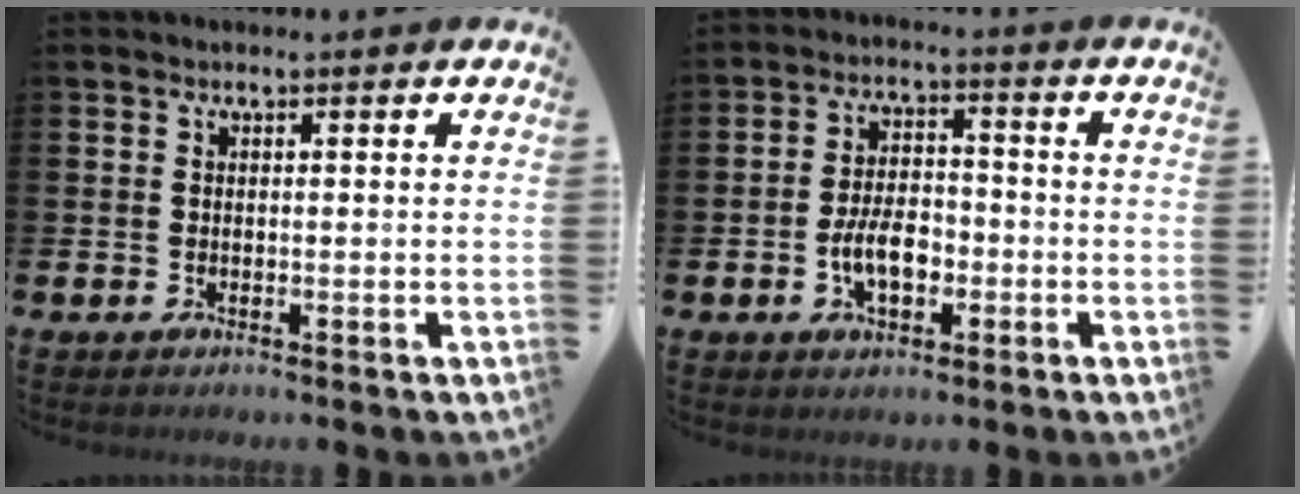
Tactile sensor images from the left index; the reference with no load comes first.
{"total": 5.6, "force": [-1.8, 3.1, 4.4], "torque": [-0.068, 0.002, -0.038]}